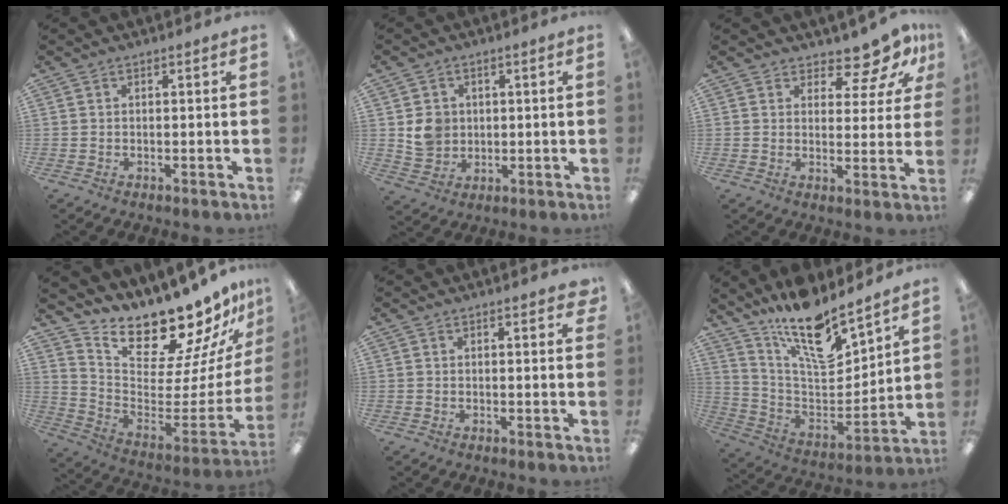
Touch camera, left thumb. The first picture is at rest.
{"total": 6.0, "force": [1.4, 5.5, 2.0], "torque": [-0.027, 0.007, 0.027]}
{"total": 8.5, "force": [7.1, 3.2, 3.3], "torque": [-0.045, -0.051, 0.125]}
{"total": 18.3, "force": [16.5, 4.8, 6.3], "torque": [-0.084, -0.159, 0.275]}
{"total": 1.6, "force": [1.3, 0.4, 1.0], "torque": [-0.006, -0.004, 0.019]}
{"total": 17.1, "force": [13.5, 5.0, 9.1], "torque": [-0.161, -0.104, 0.234]}